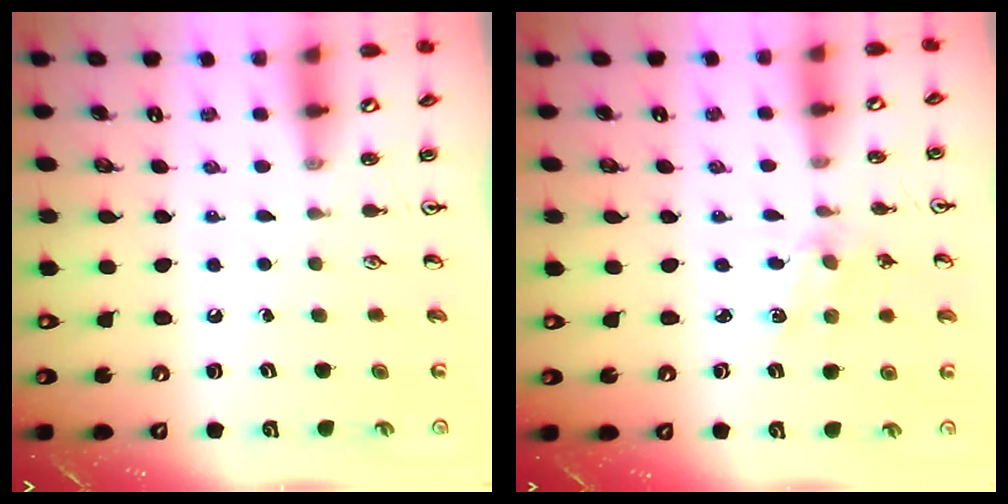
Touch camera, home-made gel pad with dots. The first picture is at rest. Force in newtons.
{"total": 1.8, "press": 1.8, "slide": 0.4}